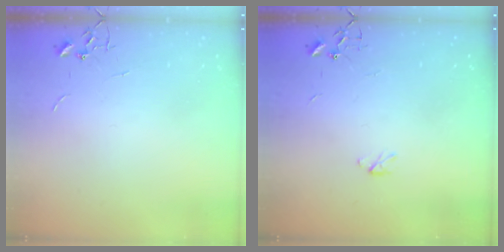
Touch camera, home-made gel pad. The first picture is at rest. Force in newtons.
{"total": 2.9, "press": 2.9, "slide": 0.5}